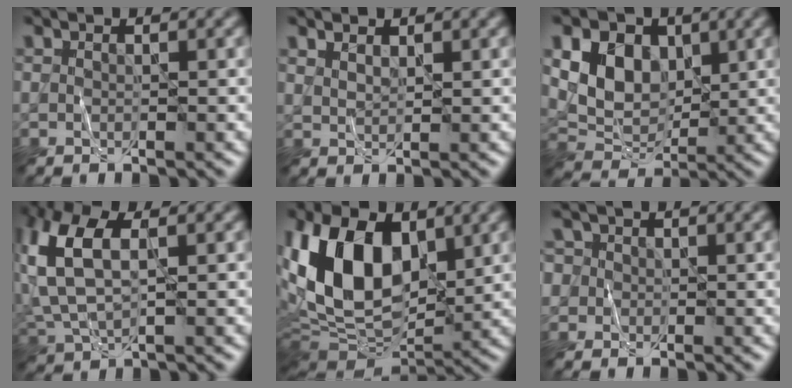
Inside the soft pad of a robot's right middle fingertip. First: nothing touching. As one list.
[{"total": 1.3, "force": [1.1, 0.4, 0.5], "torque": [-0.014, -0.001, 0.025]}, {"total": 6.2, "force": [1.8, 4.6, 3.7], "torque": [-0.068, -0.004, 0.031]}, {"total": 7.9, "force": [1.3, 4.3, 6.5], "torque": [-0.159, 0.014, 0.021]}, {"total": 13.2, "force": [2.1, 8.3, 10.0], "torque": [-0.209, 0.006, 0.026]}, {"total": 3.2, "force": [0.9, 2.9, 1.1], "torque": [-0.002, 0.022, -0.011]}]